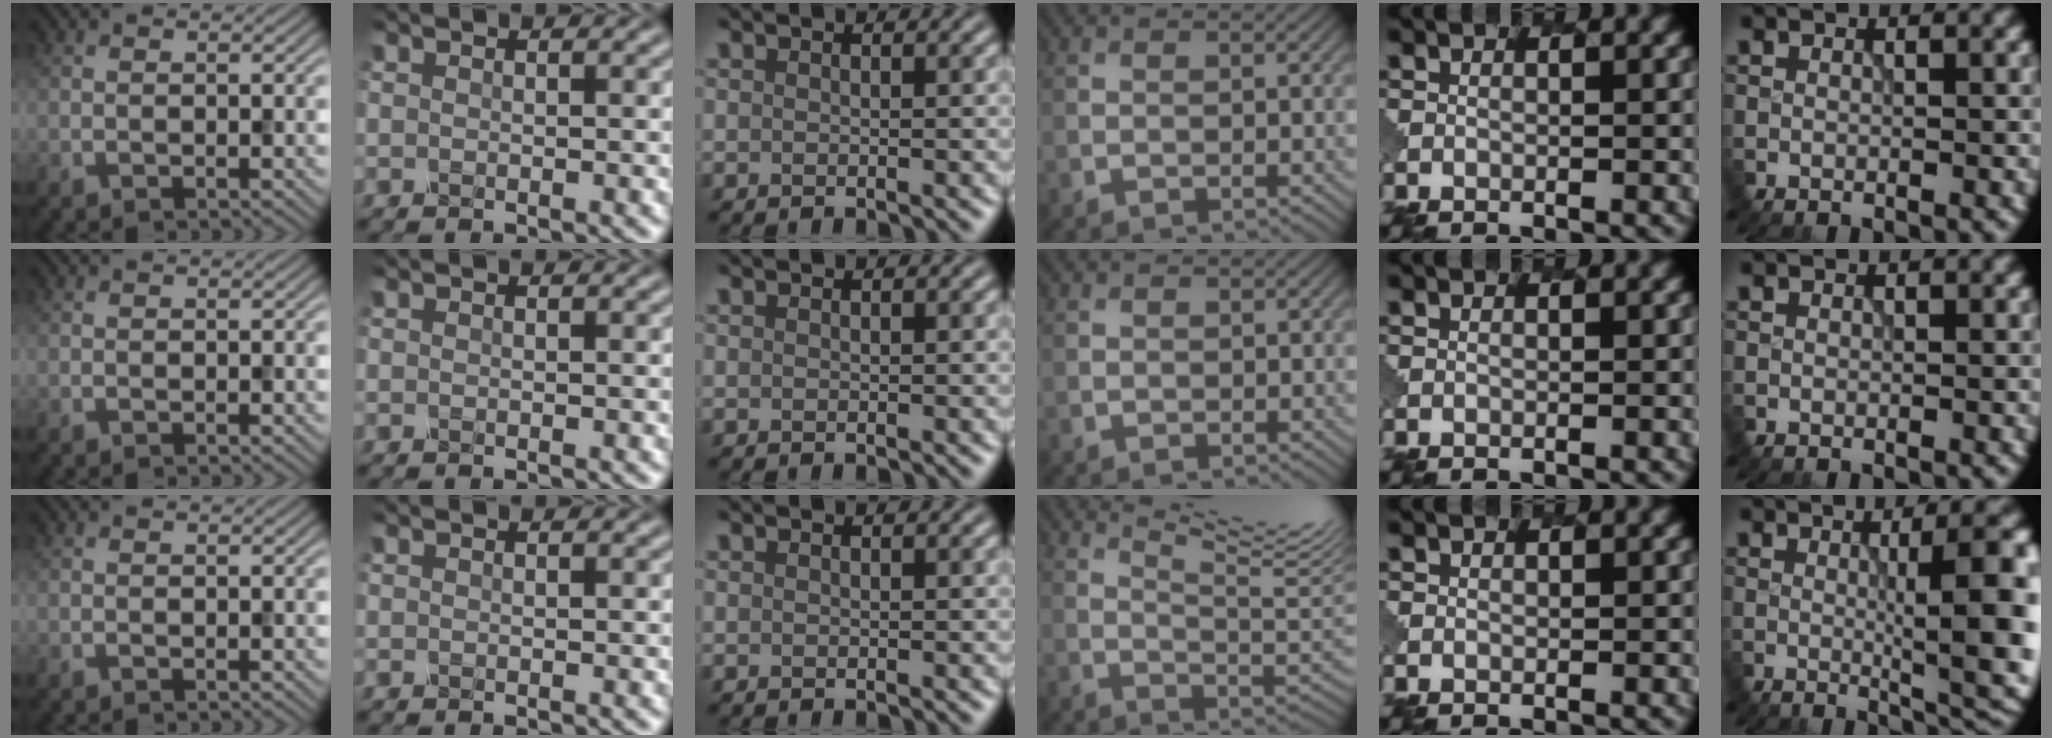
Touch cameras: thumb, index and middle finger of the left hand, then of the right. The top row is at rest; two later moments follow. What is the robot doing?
{"motion": "dispense", "object": "syringe"}